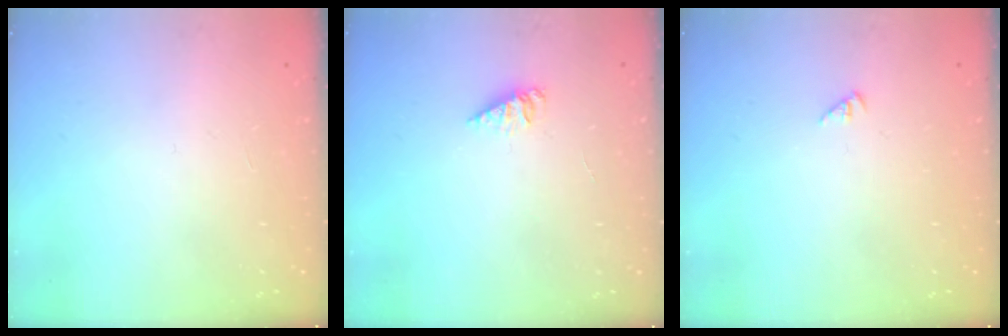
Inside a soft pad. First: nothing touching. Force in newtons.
{"total": 2.2, "press": 2.2, "slide": 0.3}
{"total": 0.0}